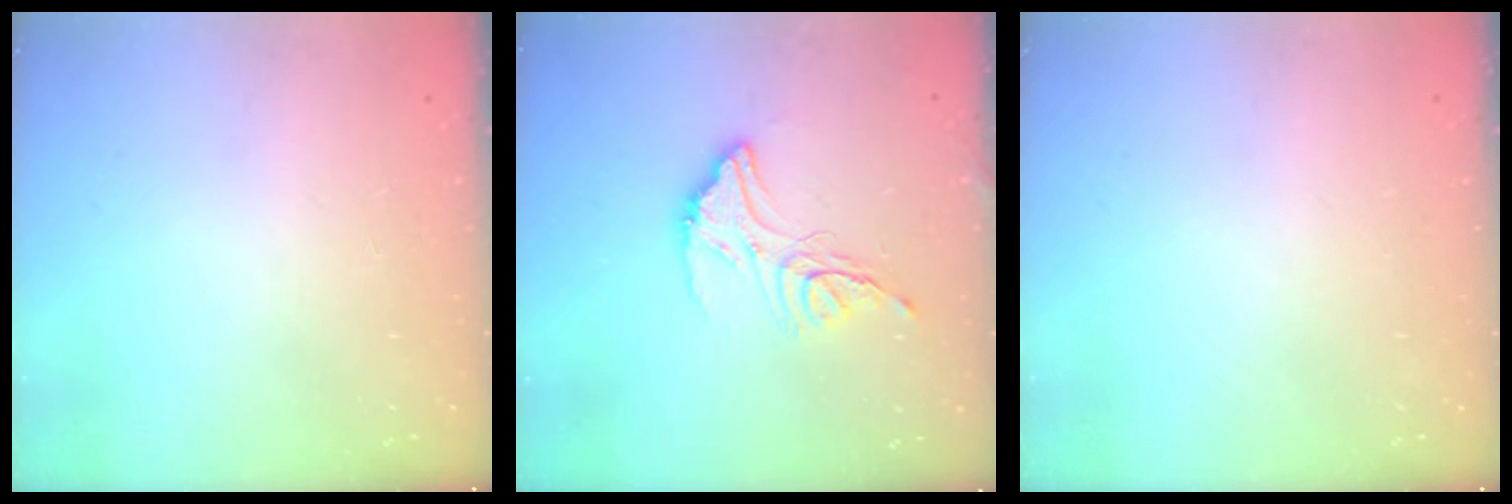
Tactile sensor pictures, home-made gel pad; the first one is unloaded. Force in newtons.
{"total": 13.7, "press": 13.6, "slide": 1.2}
{"total": 0.0}